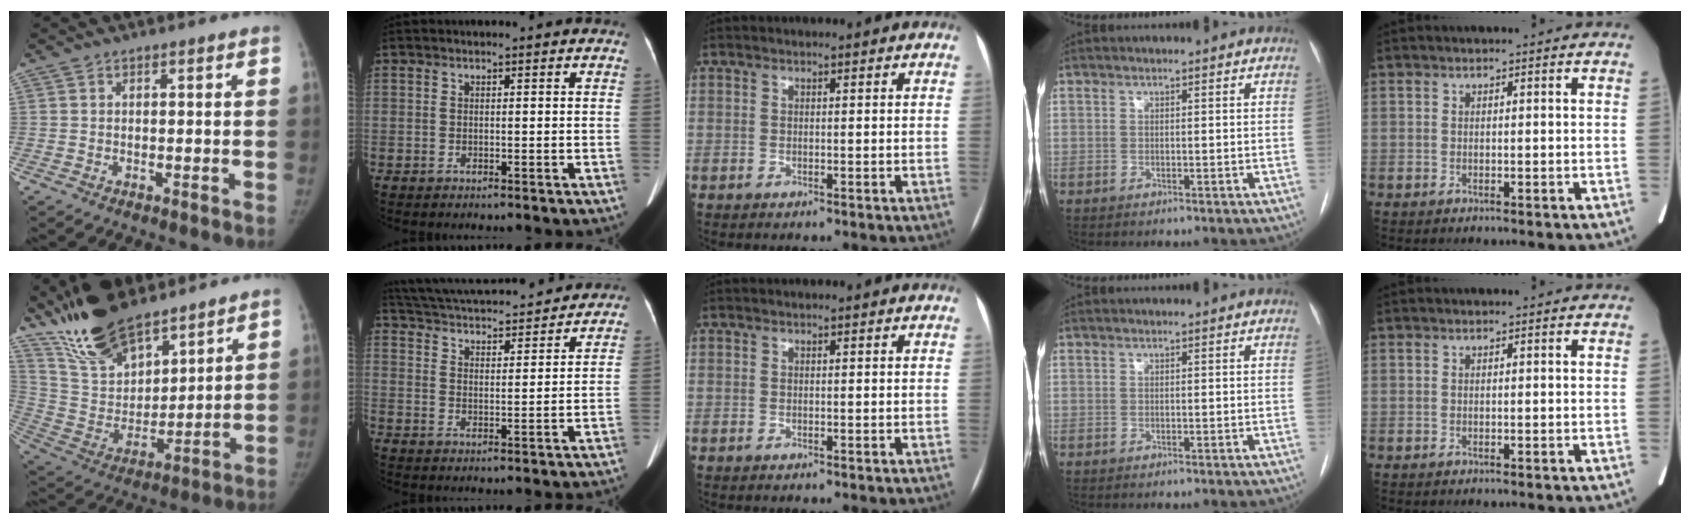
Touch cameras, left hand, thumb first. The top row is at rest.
{"thumb": {"total": 19.3, "force": [14.8, 7.8, 9.6], "torque": [-0.140, -0.068, 0.284]}, "index": {"total": 19.4, "force": [17.9, 3.0, 6.8], "torque": [-0.124, 0.024, 0.262]}}